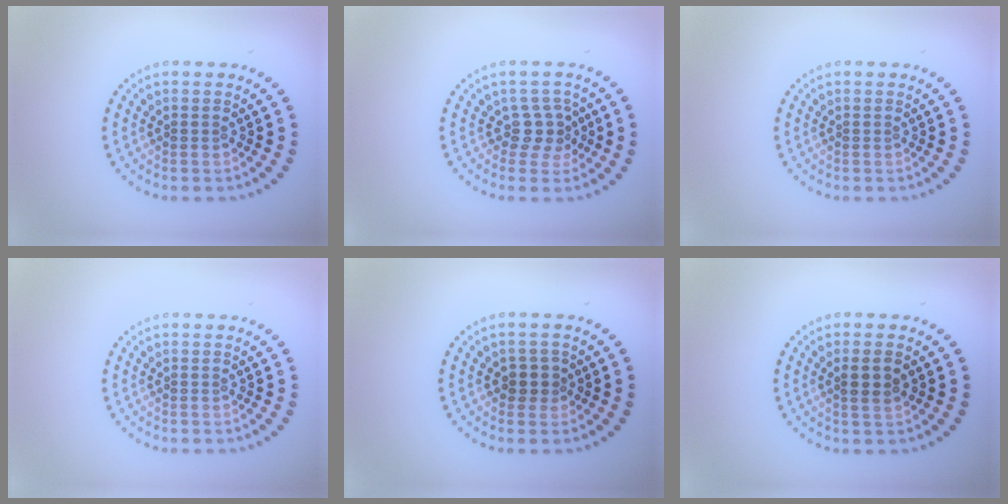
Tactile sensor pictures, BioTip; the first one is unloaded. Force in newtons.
{"total": 2.2, "press": 1.7, "slide": 1.4}
{"total": 0.0}
{"total": 0.0}
{"total": 1.9, "press": 1.7, "slide": 0.9}
{"total": 1.9, "press": 1.8, "slide": 0.6}